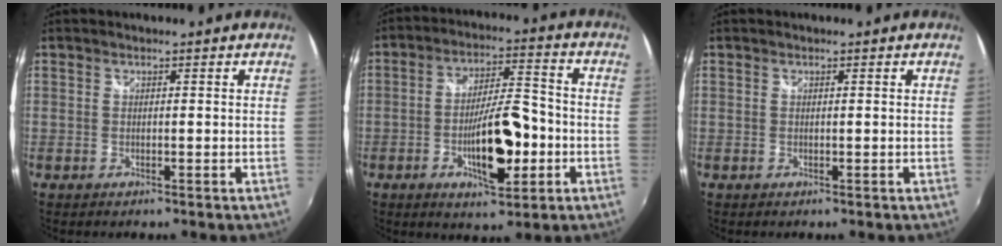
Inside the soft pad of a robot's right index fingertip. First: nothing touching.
{"total": 13.0, "force": [-3.9, 4.3, 11.6], "torque": [-0.199, 0.002, -0.058]}
{"total": 0.0}